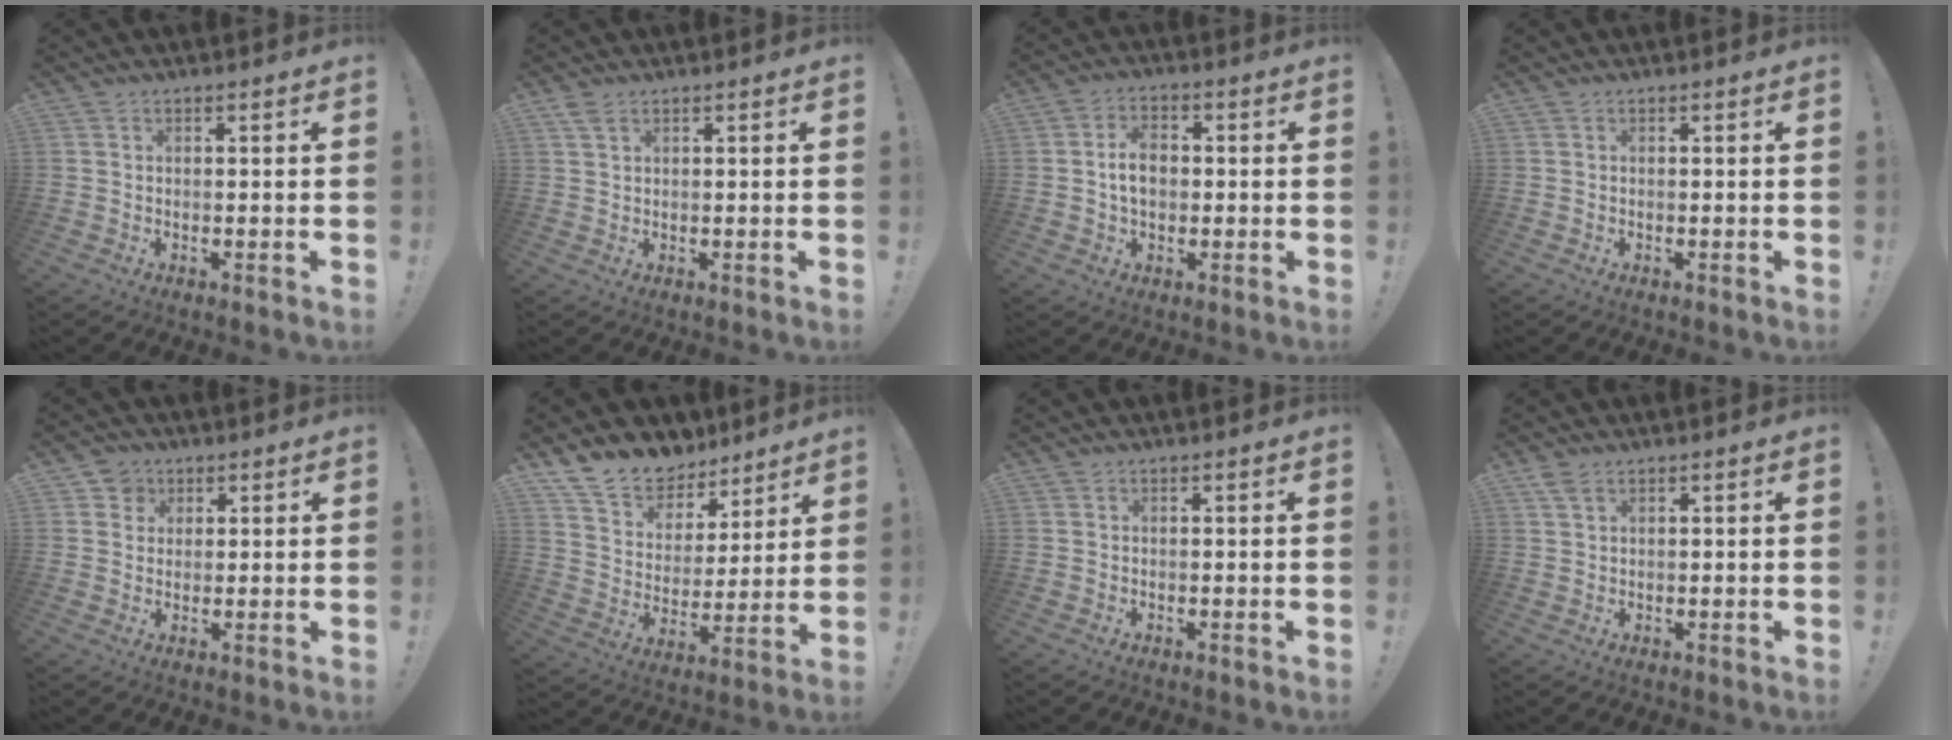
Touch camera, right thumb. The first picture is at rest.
{"total": 2.5, "force": [1.6, 1.2, 1.6], "torque": [-0.028, -0.002, 0.028]}
{"total": 7.1, "force": [0.0, 4.8, 5.2], "torque": [-0.091, 0.004, -0.004]}
{"total": 0.0}
{"total": 4.4, "force": [1.9, 3.8, 0.9], "torque": [-0.009, -0.005, 0.035]}
{"total": 13.6, "force": [10.8, 7.5, 3.6], "torque": [-0.079, -0.075, 0.204]}
{"total": 0.0}
{"total": 2.7, "force": [1.7, 1.3, 1.7], "torque": [-0.031, -0.003, 0.031]}